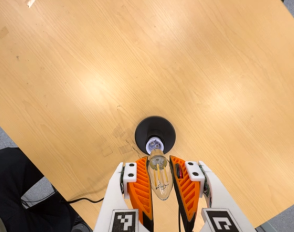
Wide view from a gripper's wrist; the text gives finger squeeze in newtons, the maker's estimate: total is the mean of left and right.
{"total": 20.2, "left": 22.3, "right": 18.1}